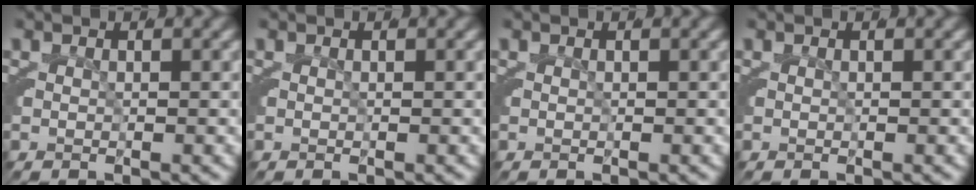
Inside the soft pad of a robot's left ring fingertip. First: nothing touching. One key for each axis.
{"total": 0.0}
{"total": 0.0}
{"total": 0.0}